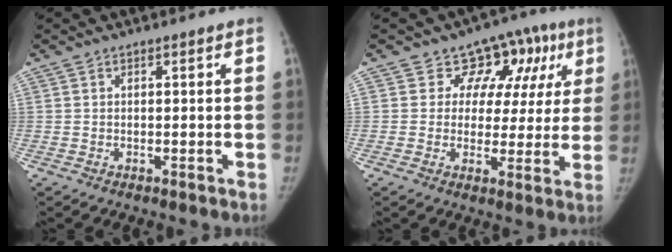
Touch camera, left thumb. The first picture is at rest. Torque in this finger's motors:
{"motor_torque": [-0.18, 0.19, -0.30, 0.12, -0.08]}